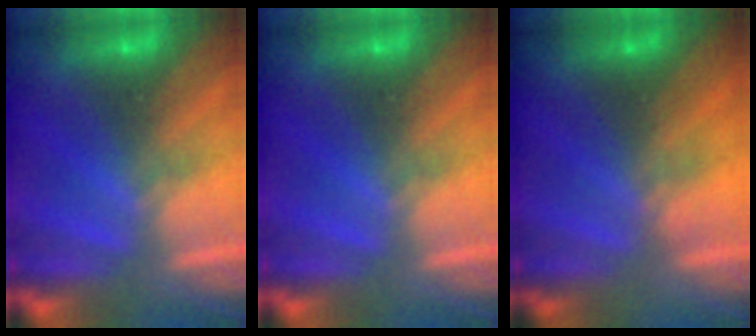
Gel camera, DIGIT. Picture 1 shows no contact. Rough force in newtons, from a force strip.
{"total": 0.0}
{"total": 3.8}